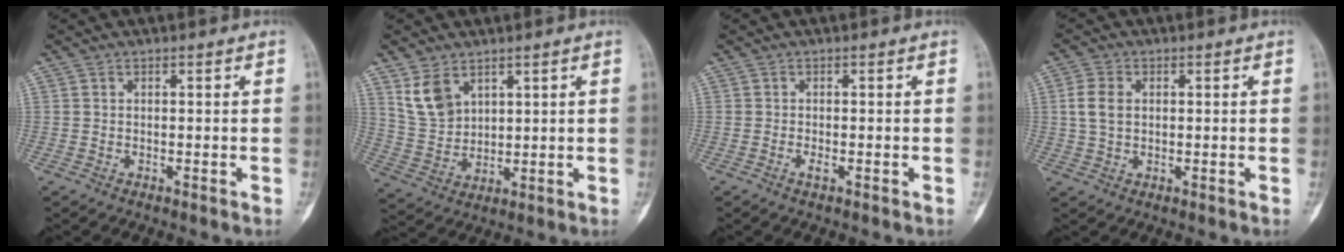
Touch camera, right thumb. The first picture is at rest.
{"total": 7.6, "force": [4.3, 4.9, 3.9], "torque": [-0.063, -0.019, 0.101]}
{"total": 0.7, "force": [-0.4, 0.1, 0.6], "torque": [-0.012, -0.003, -0.011]}
{"total": 4.8, "force": [0.7, 3.3, 3.3], "torque": [-0.065, 0.003, 0.013]}